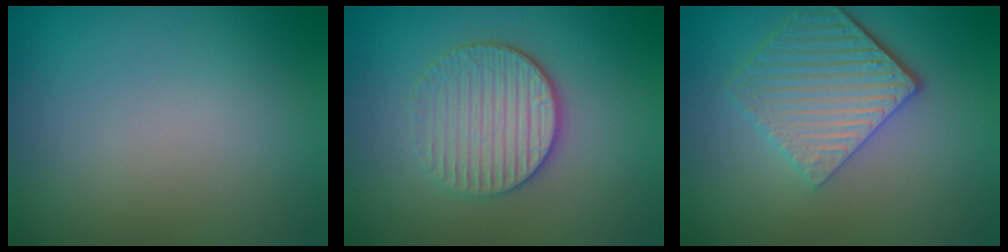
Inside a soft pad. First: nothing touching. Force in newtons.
{"total": 4.3, "press": 3.5, "slide": 2.5}
{"total": 5.5, "press": 4.2, "slide": 3.5}